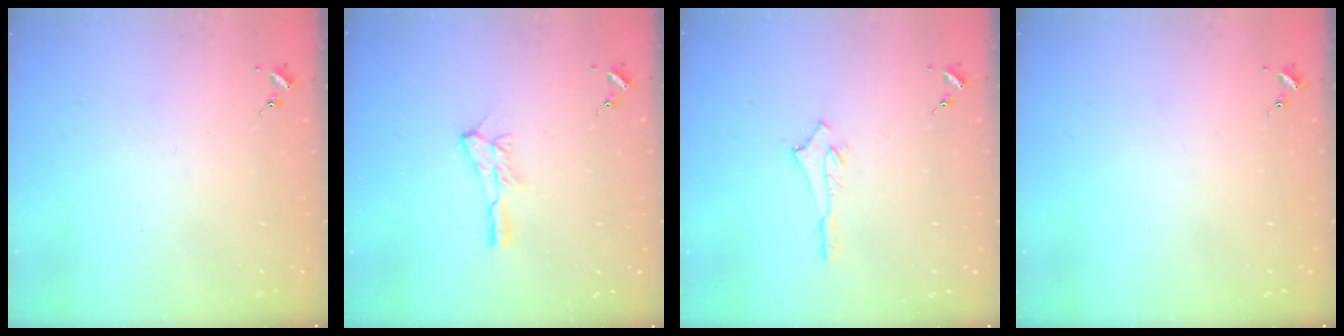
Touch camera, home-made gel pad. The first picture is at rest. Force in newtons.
{"total": 8.1, "press": 8.0, "slide": 0.6}
{"total": 3.0, "press": 3.0, "slide": 0.2}
{"total": 0.0}